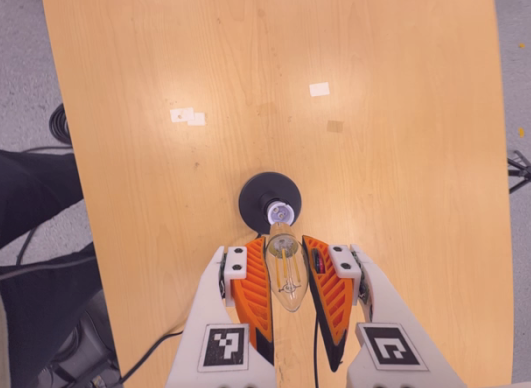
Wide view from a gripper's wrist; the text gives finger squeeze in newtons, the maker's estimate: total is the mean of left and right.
{"total": 17.0, "left": 18.0, "right": 16.1}